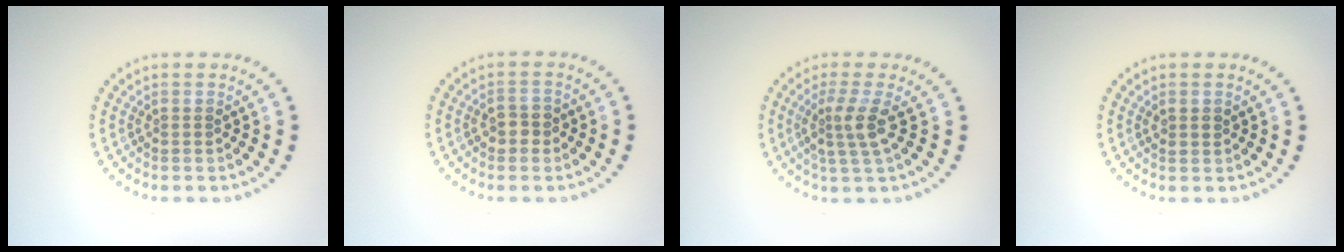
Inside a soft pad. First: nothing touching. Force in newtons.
{"total": 1.6, "press": 1.6, "slide": 0.2}
{"total": 2.8, "press": 2.2, "slide": 1.7}
{"total": 1.0, "press": 0.9, "slide": 0.3}